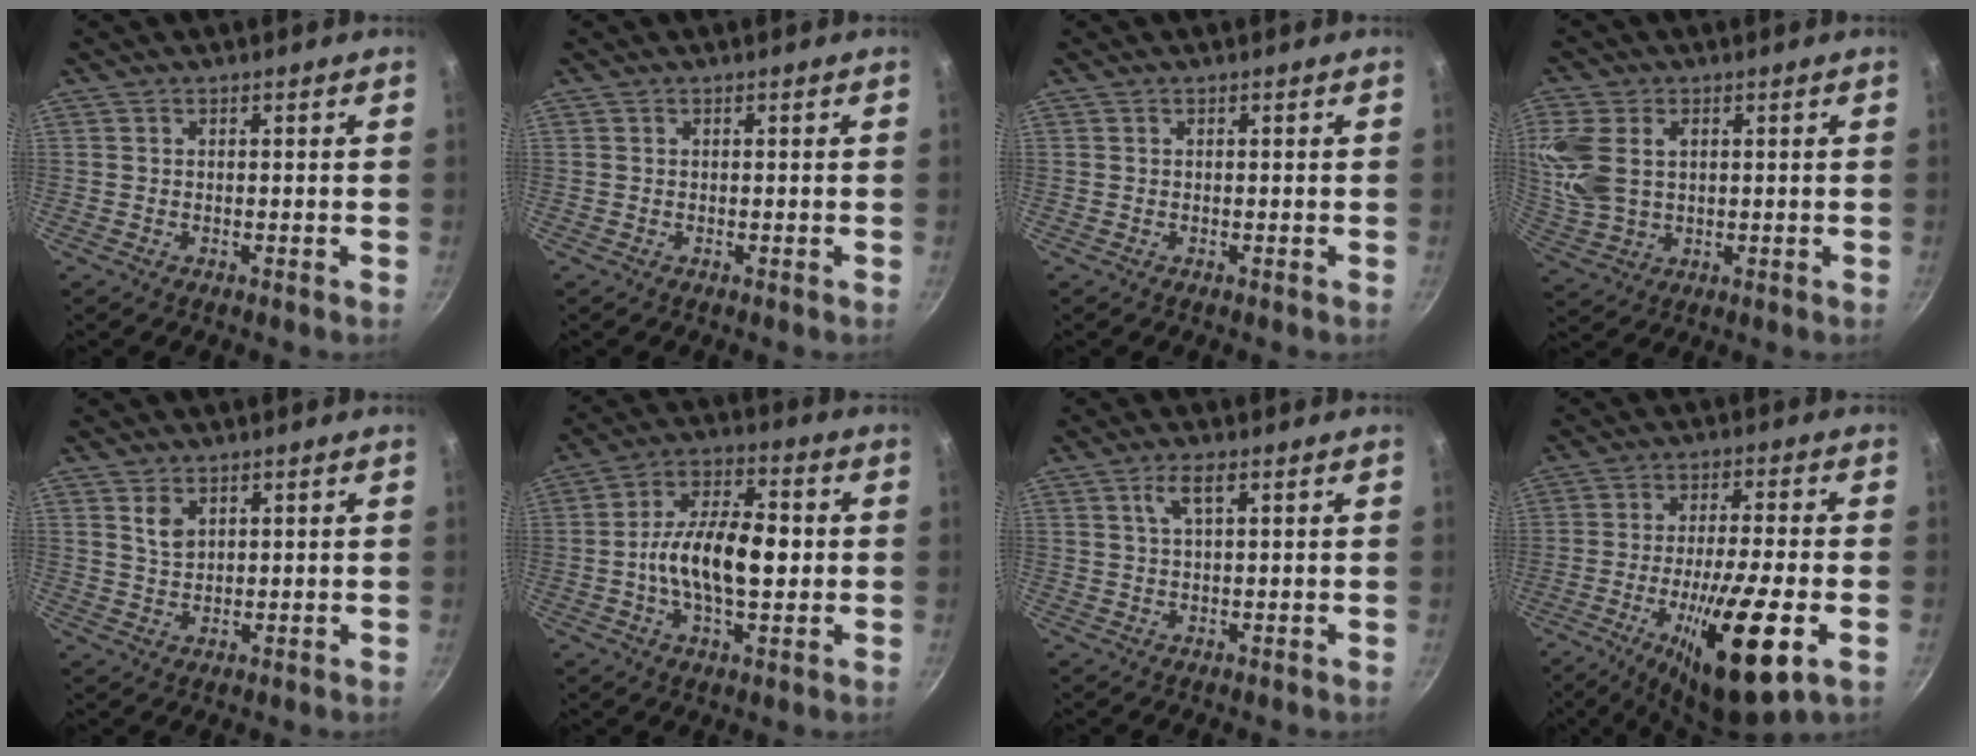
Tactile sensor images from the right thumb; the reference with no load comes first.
{"total": 0.0}
{"total": 0.0}
{"total": 10.4, "force": [2.4, 7.1, 7.3], "torque": [-0.154, -0.005, 0.054]}
{"total": 3.5, "force": [1.7, 2.2, 2.1], "torque": [-0.033, -0.009, 0.038]}
{"total": 14.3, "force": [-0.6, 7.1, 12.3], "torque": [-0.193, 0.026, -0.022]}
{"total": 3.7, "force": [1.6, 1.1, 3.1], "torque": [-0.060, 0.002, 0.034]}
{"total": 17.7, "force": [-6.1, 3.7, 16.2], "torque": [-0.268, 0.014, -0.097]}